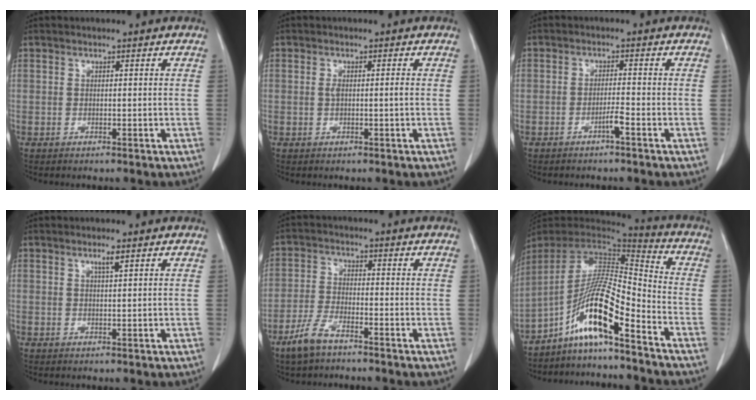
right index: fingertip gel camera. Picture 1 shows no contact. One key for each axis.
{"total": 1.4, "fx": 0.0, "fy": 0.2, "fz": 1.4, "tx": -0.028, "ty": 0.002, "tz": 0.003}
{"total": 1.9, "fx": -1.2, "fy": -0.3, "fz": 1.5, "tx": -0.025, "ty": 0.002, "tz": -0.021}
{"total": 1.4, "fx": 0.9, "fy": -0.1, "fz": 1.1, "tx": -0.022, "ty": -0.002, "tz": 0.016}
{"total": 5.5, "fx": -4.0, "fy": 1.5, "fz": 3.5, "tx": -0.082, "ty": -0.006, "tz": -0.078}
{"total": 12.8, "fx": -7.9, "fy": 0.5, "fz": 10.1, "tx": -0.182, "ty": 0.009, "tz": -0.144}